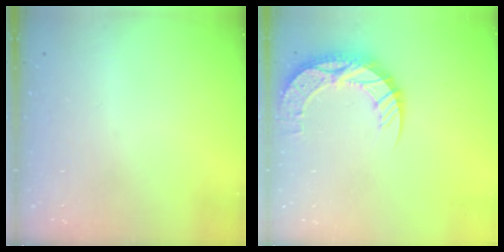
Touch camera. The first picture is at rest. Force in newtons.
{"total": 13.3, "press": 13.2, "slide": 1.0}